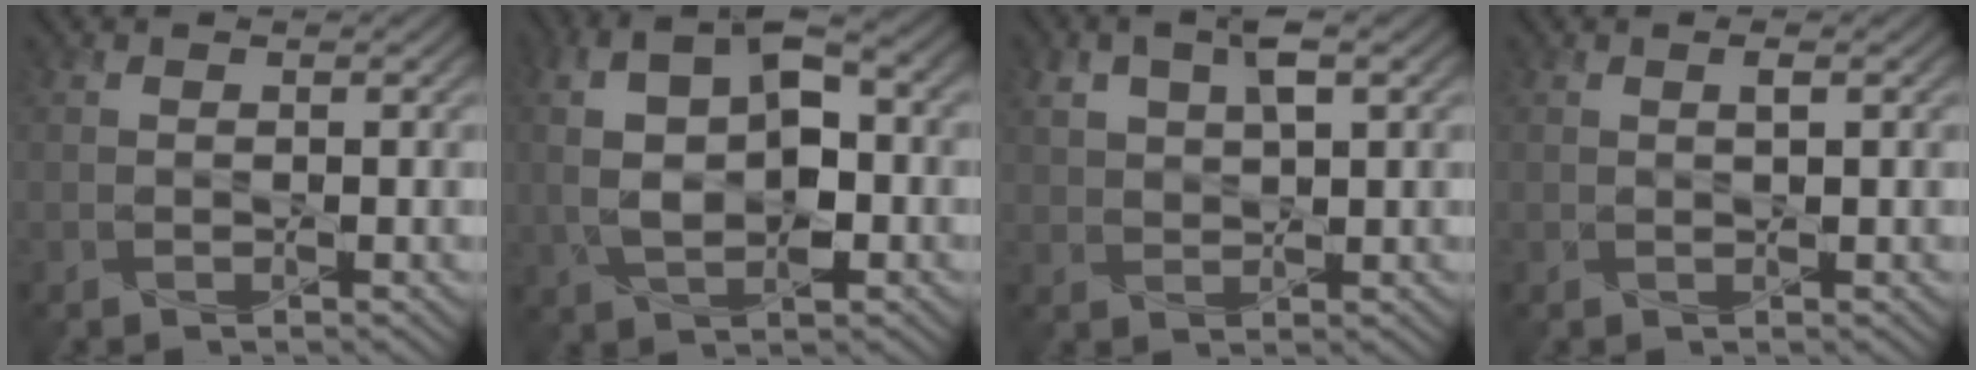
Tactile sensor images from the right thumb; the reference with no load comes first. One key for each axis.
{"total": 10.1, "fx": 0.6, "fy": 5.3, "fz": 8.6, "tx": -0.177, "ty": 0.004, "tz": 0.009}
{"total": 4.9, "fx": 2.2, "fy": 2.1, "fz": 3.8, "tx": -0.087, "ty": 0.007, "tz": 0.044}
{"total": 0.9, "fx": 0.4, "fy": 0.1, "fz": 0.8, "tx": -0.016, "ty": 0.002, "tz": 0.007}